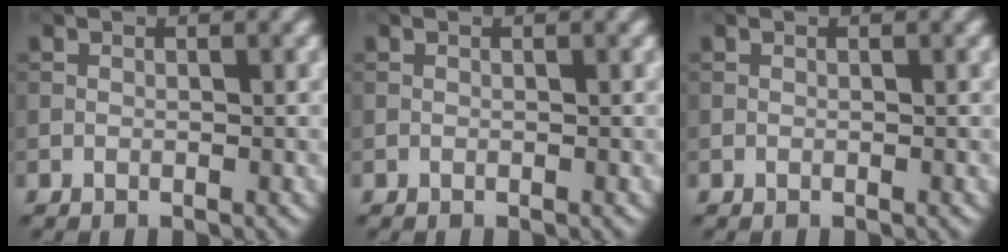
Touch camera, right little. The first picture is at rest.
{"total": 0.0}
{"total": 0.0}